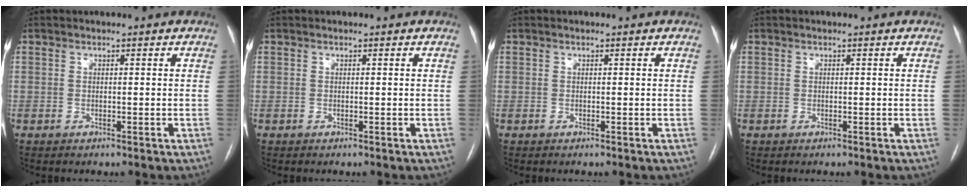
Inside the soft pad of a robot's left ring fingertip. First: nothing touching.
{"total": 0.0}
{"total": 0.0}
{"total": 0.0}